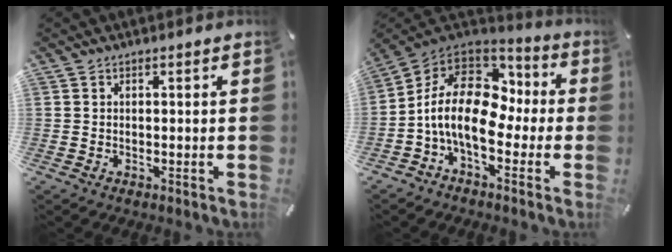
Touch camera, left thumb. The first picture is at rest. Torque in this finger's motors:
{"motor_torque": [2.04, 2.97, 2.16, 0.61, 0.27]}